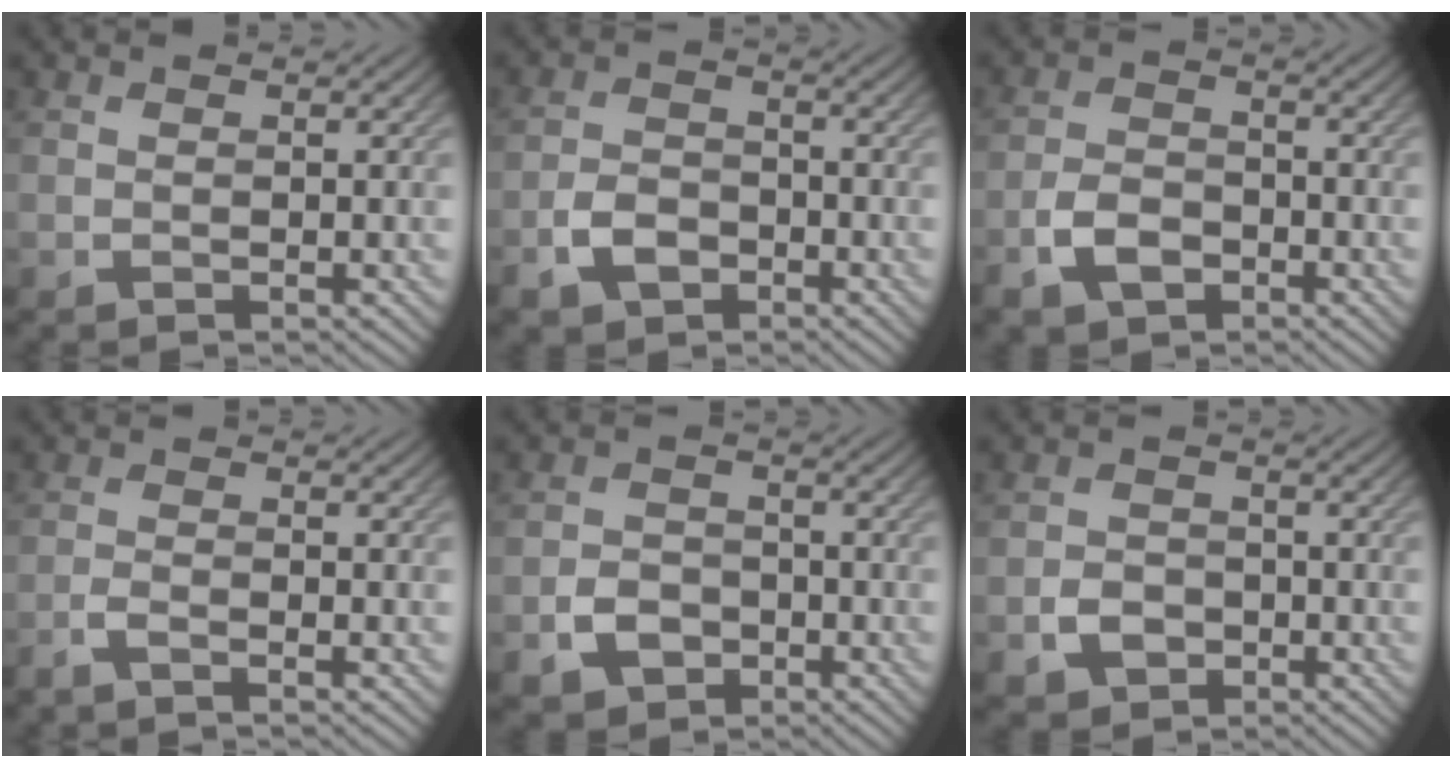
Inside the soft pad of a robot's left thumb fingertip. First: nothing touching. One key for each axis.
{"total": 4.4, "fx": -2.5, "fy": 2.8, "fz": 2.2, "tx": -0.048, "ty": -0.003, "tz": -0.055}
{"total": 4.7, "fx": -2.6, "fy": 2.8, "fz": 2.7, "tx": -0.057, "ty": -0.004, "tz": -0.057}
{"total": 2.0, "fx": -1.5, "fy": 0.2, "fz": 1.2, "tx": -0.026, "ty": -0.002, "tz": -0.040}
{"total": 3.8, "fx": -1.8, "fy": 2.9, "fz": 1.7, "tx": -0.035, "ty": -0.005, "tz": -0.036}
{"total": 3.1, "fx": -1.3, "fy": 2.5, "fz": 1.3, "tx": -0.024, "ty": -0.002, "tz": -0.026}